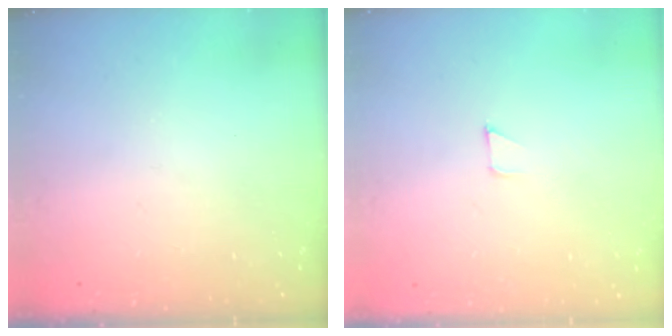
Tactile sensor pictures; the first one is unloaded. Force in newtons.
{"total": 2.6, "press": 2.6, "slide": 0.2}